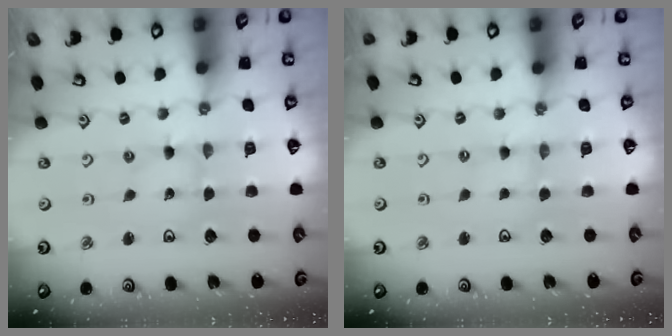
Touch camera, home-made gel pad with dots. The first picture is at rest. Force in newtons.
{"total": 1.1, "press": 1.1, "slide": 0.2}